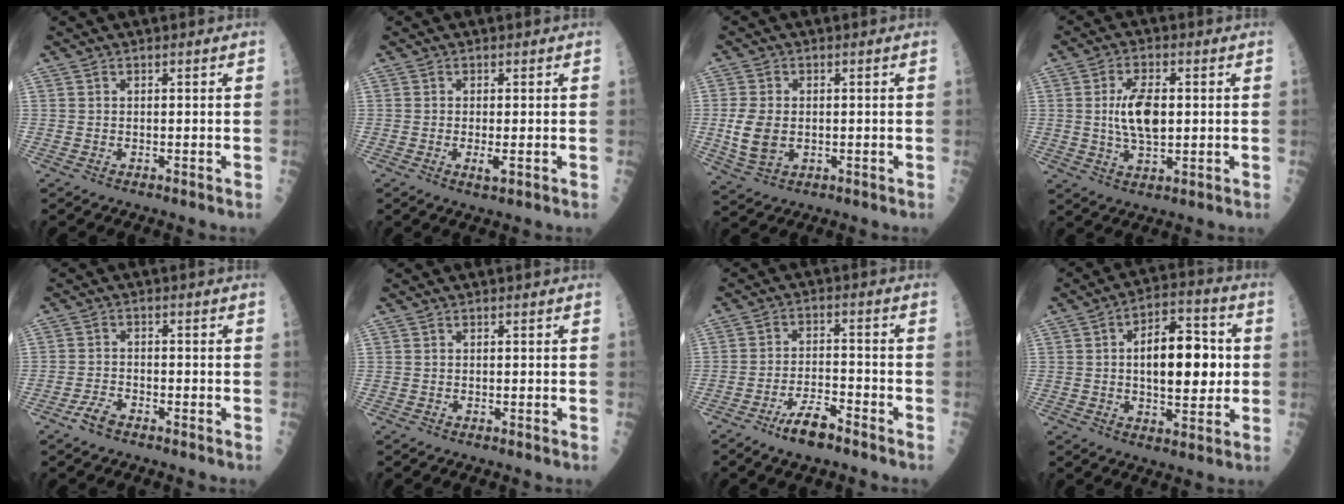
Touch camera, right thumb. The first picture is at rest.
{"total": 2.0, "force": [-0.5, 0.5, 1.9], "torque": [-0.038, -0.005, -0.009]}
{"total": 6.9, "force": [-0.5, 4.6, 5.1], "torque": [-0.098, -0.002, -0.003]}
{"total": 8.7, "force": [0.7, 4.1, 7.7], "torque": [-0.137, -0.003, 0.014]}
{"total": 3.0, "force": [-2.2, 1.1, 1.7], "torque": [-0.034, 0.015, -0.042]}
{"total": 0.0}
{"total": 6.7, "force": [-4.7, 1.9, 4.4], "torque": [-0.079, 0.030, -0.082]}
{"total": 15.1, "force": [1.1, 7.4, 13.1], "torque": [-0.168, 0.015, 0.015]}